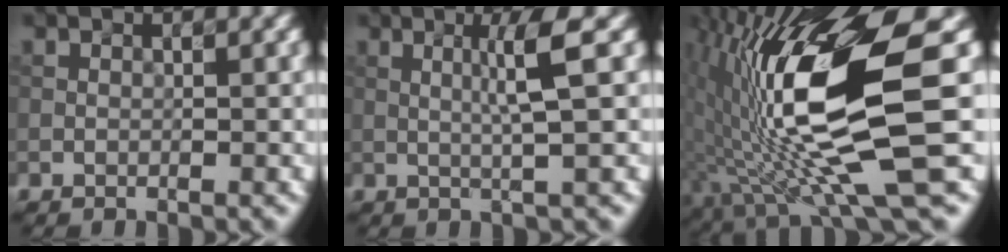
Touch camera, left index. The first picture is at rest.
{"total": 3.3, "force": [0.6, 0.0, 3.3], "torque": [-0.061, 0.003, 0.011]}
{"total": 15.3, "force": [-0.4, 3.2, 14.9], "torque": [-0.266, 0.007, 0.001]}